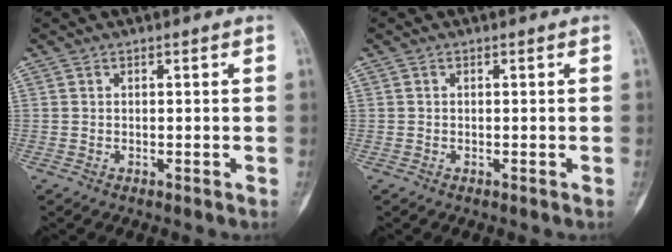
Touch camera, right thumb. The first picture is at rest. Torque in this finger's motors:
{"motor_torque": [-0.06, 0.20, -0.11, 0.06, -0.02]}